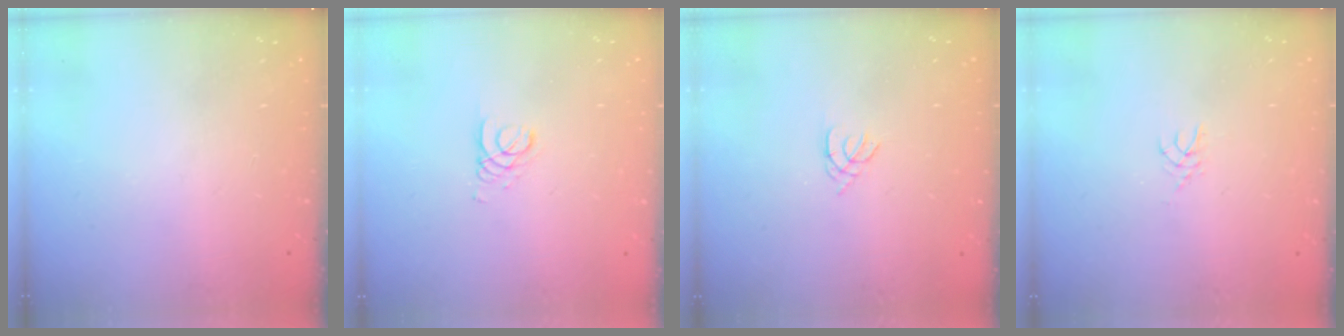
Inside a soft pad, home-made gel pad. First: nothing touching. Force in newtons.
{"total": 2.7, "press": 2.7, "slide": 0.3}
{"total": 1.1, "press": 1.0, "slide": 0.3}
{"total": 2.5, "press": 2.4, "slide": 0.4}